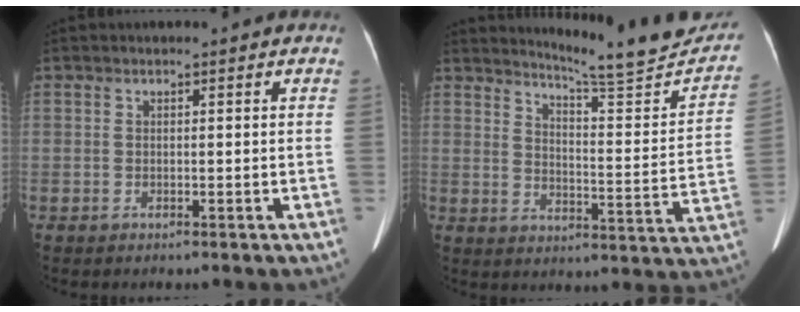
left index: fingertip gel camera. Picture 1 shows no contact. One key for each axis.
{"total": 17.7, "fx": 16.8, "fy": 0.0, "fz": 5.4, "tx": -0.079, "ty": -0.085, "tz": 0.213}